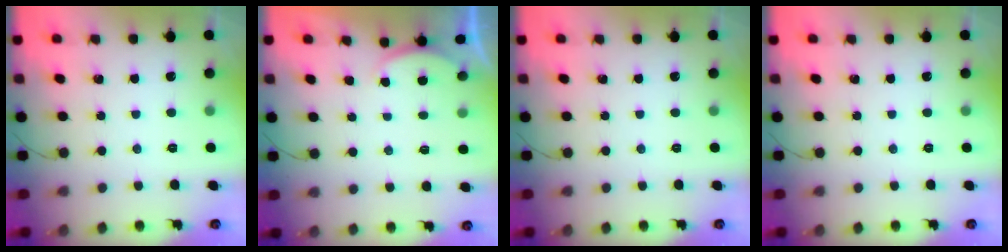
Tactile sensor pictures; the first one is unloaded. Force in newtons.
{"total": 2.0, "press": 1.9, "slide": 0.6}
{"total": 0.0}
{"total": 0.0}